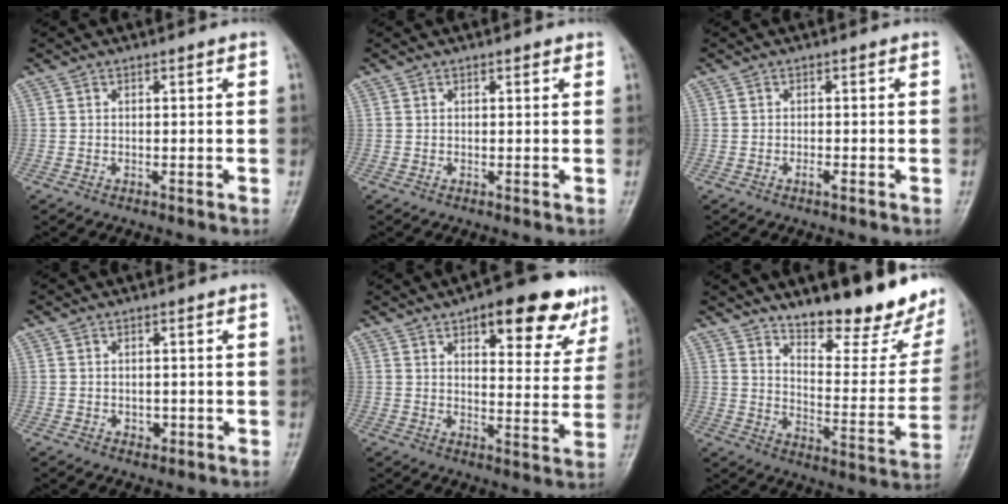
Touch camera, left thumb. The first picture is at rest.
{"total": 0.9, "force": [0.6, 0.4, 0.5], "torque": [-0.005, -0.002, 0.005]}
{"total": 1.1, "force": [-0.5, 0.3, 0.9], "torque": [-0.017, 0.002, -0.010]}
{"total": 1.6, "force": [-0.3, 1.3, 0.9], "torque": [-0.007, 0.001, 0.000]}
{"total": 16.4, "force": [9.7, 6.4, 11.5], "torque": [-0.098, -0.038, 0.128]}
{"total": 21.4, "force": [16.3, 6.4, 12.4], "torque": [-0.127, -0.111, 0.228]}